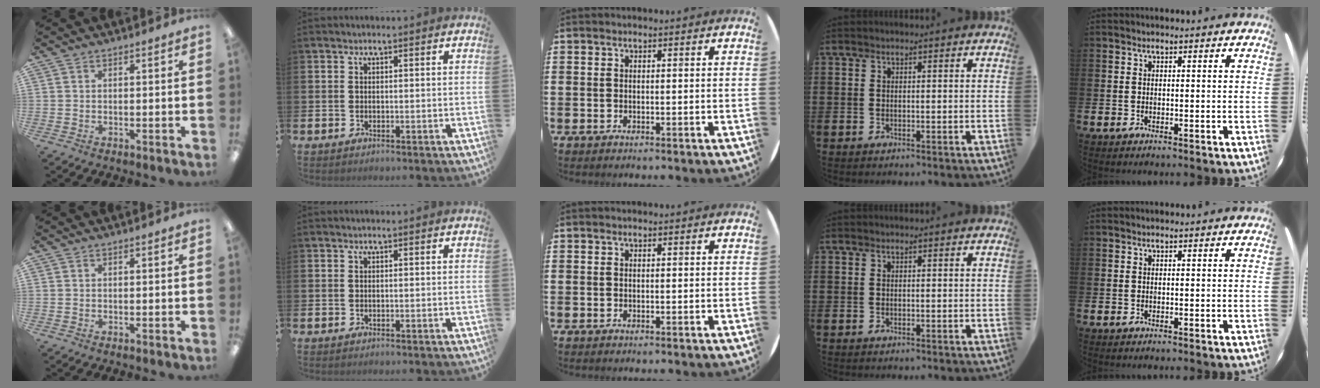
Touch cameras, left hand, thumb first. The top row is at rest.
{}